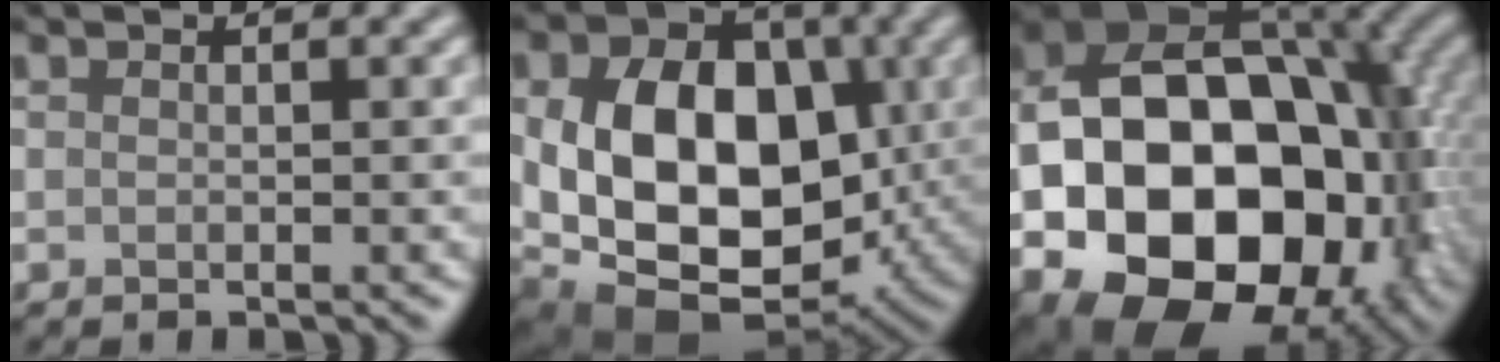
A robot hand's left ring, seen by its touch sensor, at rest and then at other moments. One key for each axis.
{"total": 14.8, "fx": -0.9, "fy": 10.3, "fz": 10.5, "tx": -0.181, "ty": -0.020, "tz": -0.015}
{"total": 22.2, "fx": -3.4, "fy": 16.2, "fz": 14.8, "tx": -0.250, "ty": -0.035, "tz": -0.055}